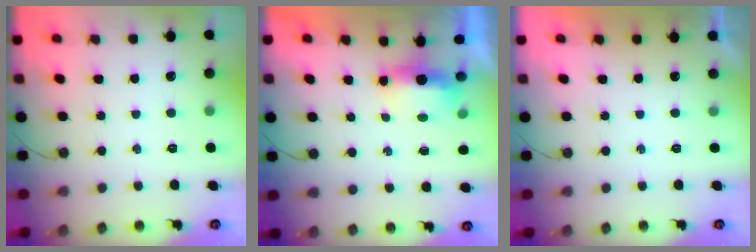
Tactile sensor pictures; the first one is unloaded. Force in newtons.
{"total": 5.1, "press": 4.9, "slide": 1.3}
{"total": 0.0}